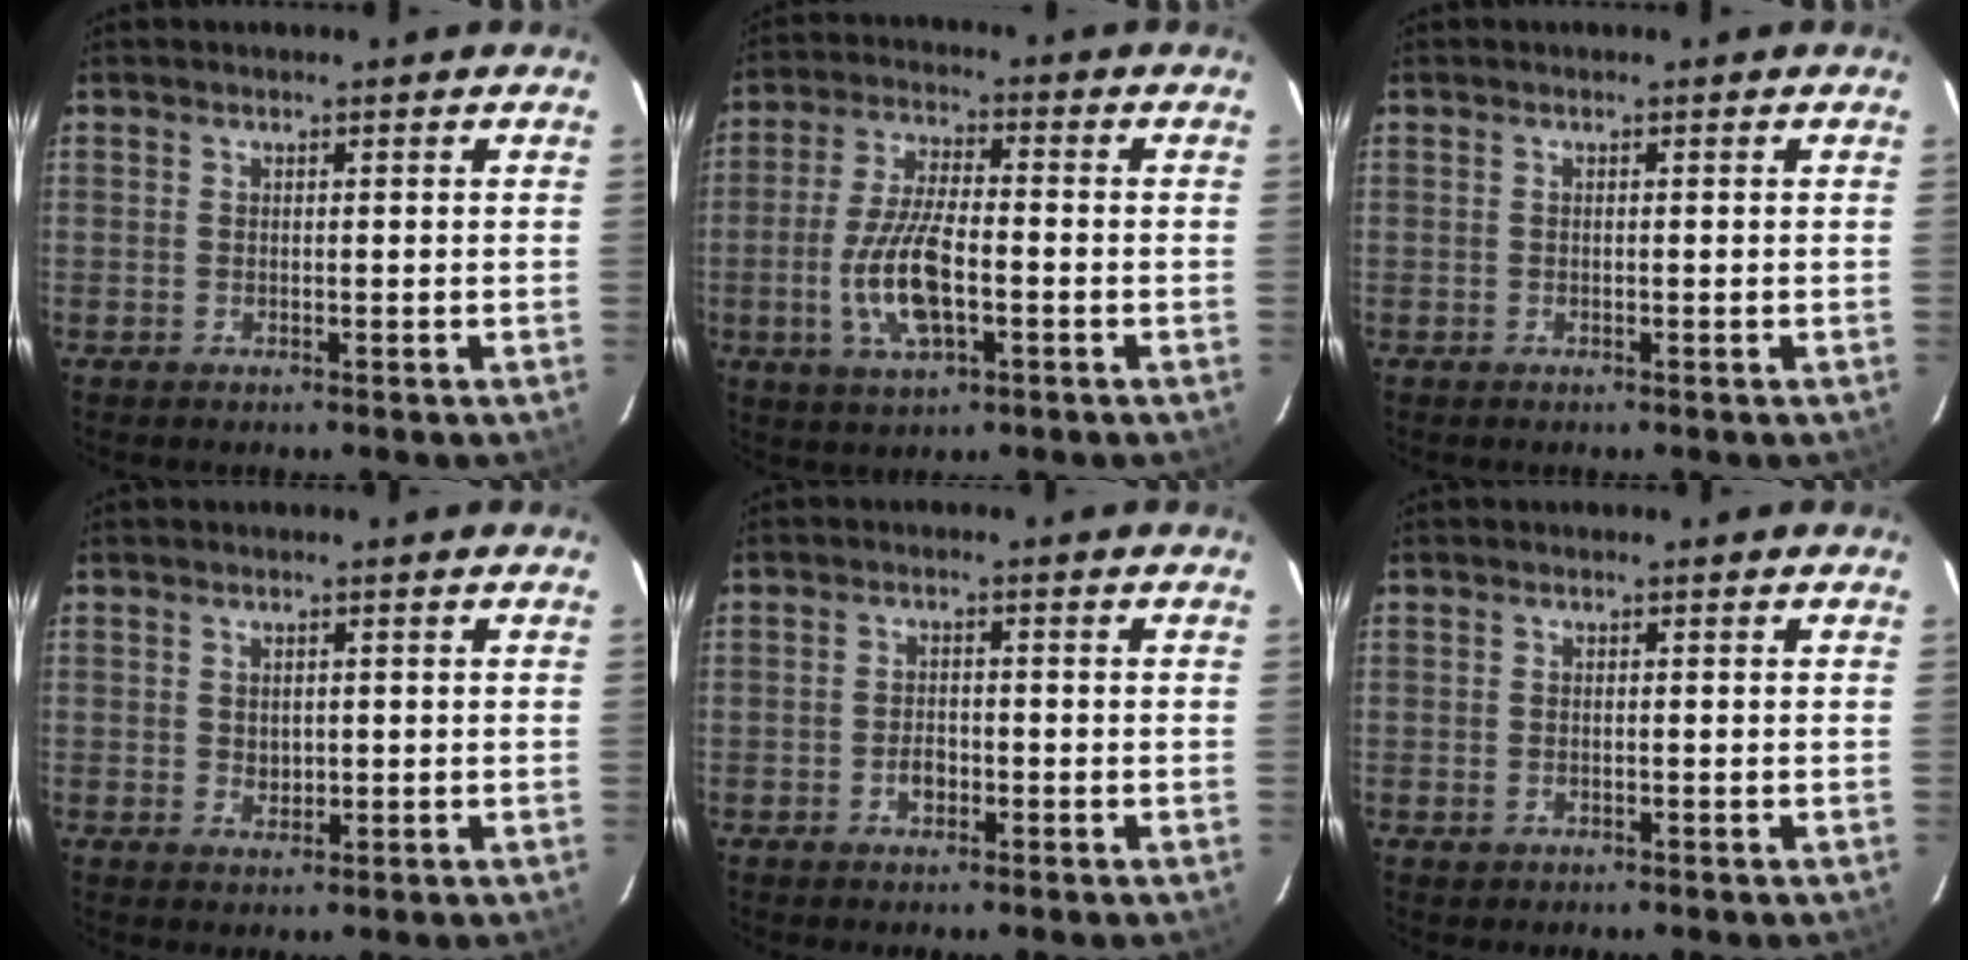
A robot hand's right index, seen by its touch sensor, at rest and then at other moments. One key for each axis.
{"total": 11.3, "fx": -3.0, "fy": 4.1, "fz": 10.2, "tx": -0.210, "ty": -0.004, "tz": -0.054}
{"total": 0.0}
{"total": 1.8, "fx": 0.4, "fy": 1.6, "fz": 0.8, "tx": -0.011, "ty": 0.000, "tz": 0.011}
{"total": 2.4, "fx": -1.1, "fy": 1.6, "fz": 1.5, "tx": -0.028, "ty": 0.004, "tz": -0.019}
{"total": 1.0, "fx": -0.4, "fy": 0.8, "fz": 0.4, "tx": -0.007, "ty": -0.002, "tz": -0.007}